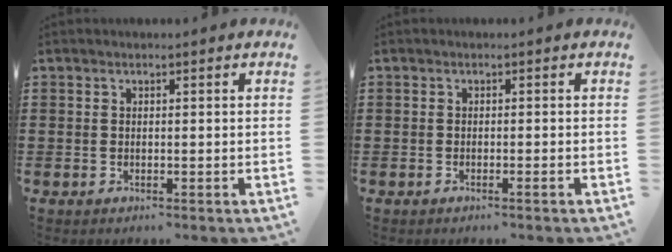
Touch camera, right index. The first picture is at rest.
{"total": 0.7, "force": [-0.5, -0.1, 0.5], "torque": [-0.009, -0.002, -0.009]}